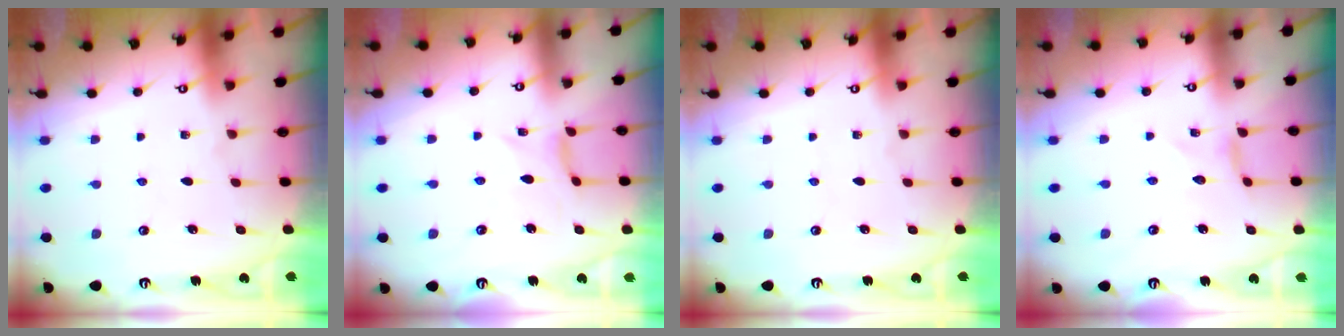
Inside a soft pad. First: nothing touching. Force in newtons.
{"total": 0.0}
{"total": 0.0}
{"total": 0.0}